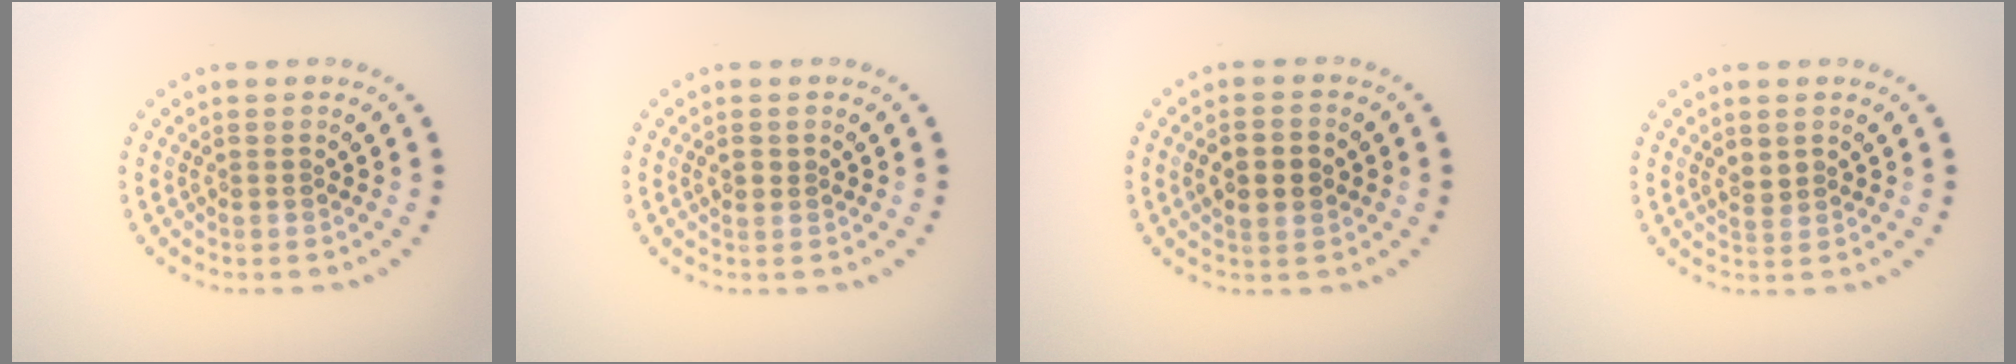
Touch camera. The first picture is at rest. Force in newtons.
{"total": 0.5, "press": 0.5, "slide": 0.2}
{"total": 3.8, "press": 3.8, "slide": 0.2}
{"total": 1.3, "press": 1.3, "slide": 0.2}